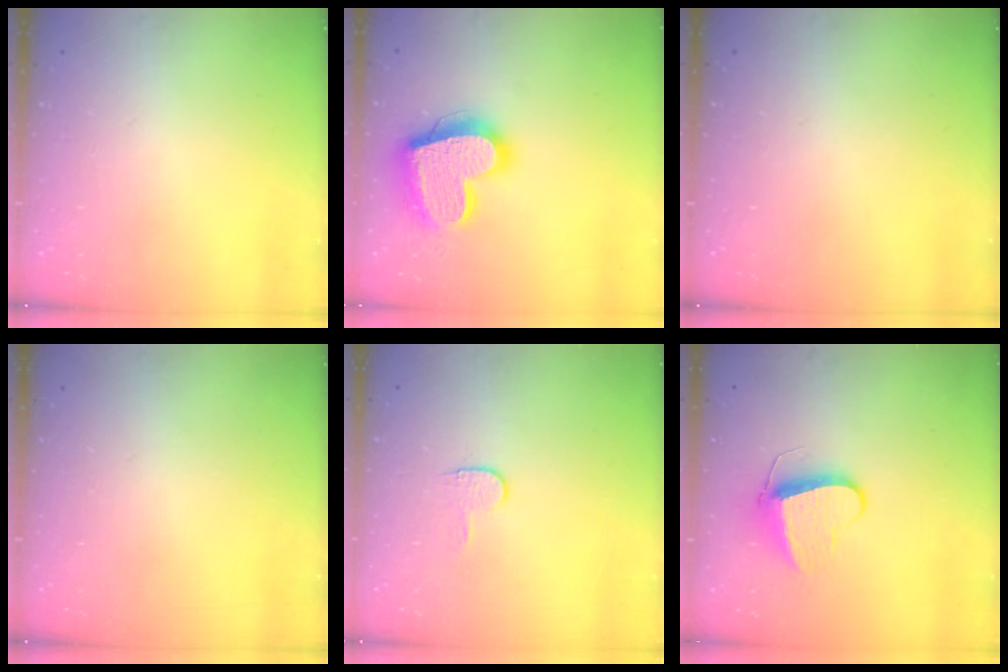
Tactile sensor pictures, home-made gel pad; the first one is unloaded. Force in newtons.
{"total": 20.5, "press": 20.4, "slide": 1.7}
{"total": 0.0}
{"total": 0.0}
{"total": 3.8, "press": 3.8, "slide": 0.3}
{"total": 10.3, "press": 10.2, "slide": 0.9}